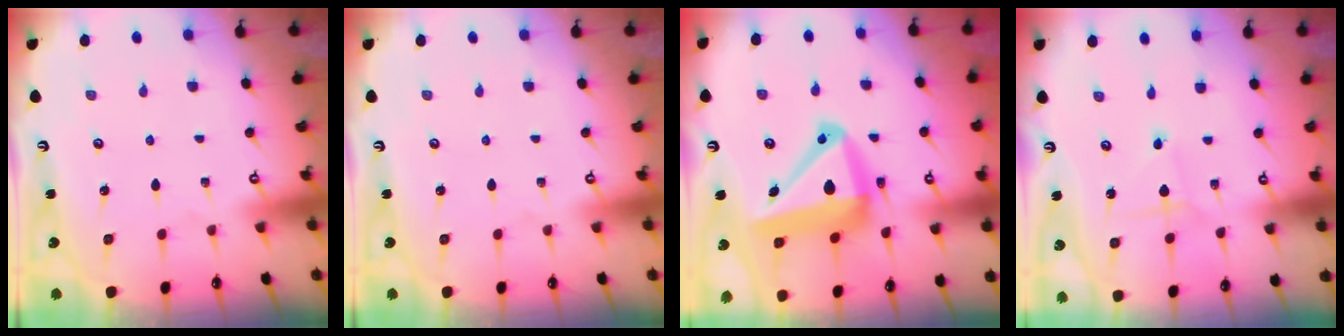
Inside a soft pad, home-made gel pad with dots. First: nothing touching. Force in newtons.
{"total": 0.0}
{"total": 16.7, "press": 16.4, "slide": 3.4}
{"total": 1.4, "press": 1.4, "slide": 0.1}